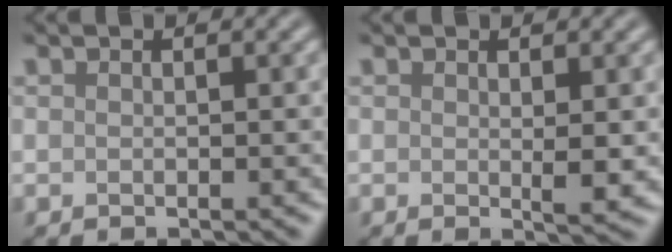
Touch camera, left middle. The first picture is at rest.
{"total": 1.5, "force": [0.2, 0.2, 1.5], "torque": [-0.021, -0.006, 0.001]}